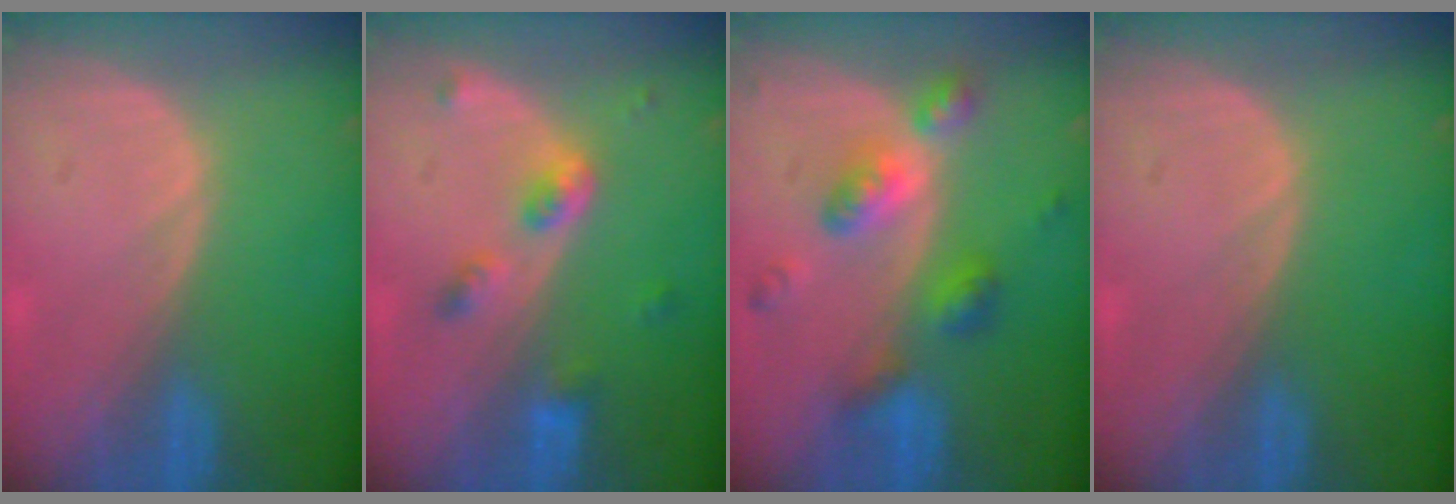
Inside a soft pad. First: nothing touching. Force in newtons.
{"total": 4.2, "press": 4.1, "slide": 0.8}
{"total": 6.9, "press": 6.9, "slide": 0.5}
{"total": 0.0}